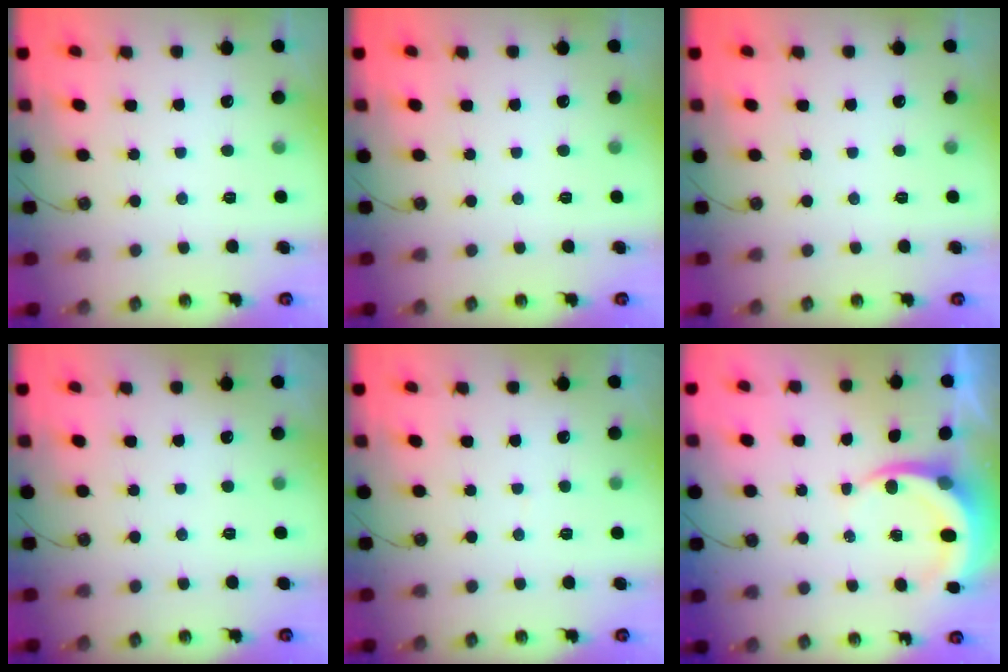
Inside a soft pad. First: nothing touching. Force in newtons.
{"total": 0.0}
{"total": 0.0}
{"total": 1.7, "press": 0.4, "slide": 1.6}
{"total": 2.0, "press": 2.0, "slide": 0.2}
{"total": 5.9, "press": 5.8, "slide": 1.0}